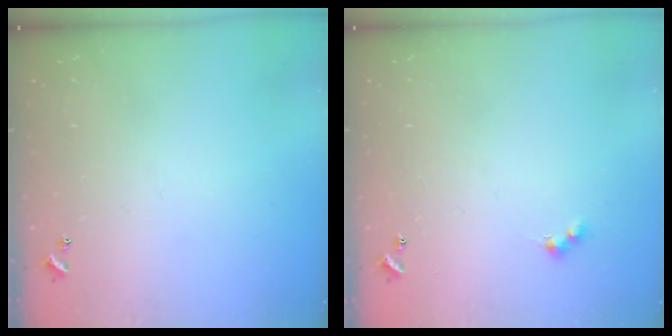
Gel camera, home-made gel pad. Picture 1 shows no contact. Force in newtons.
{"total": 3.0, "press": 2.9, "slide": 0.5}